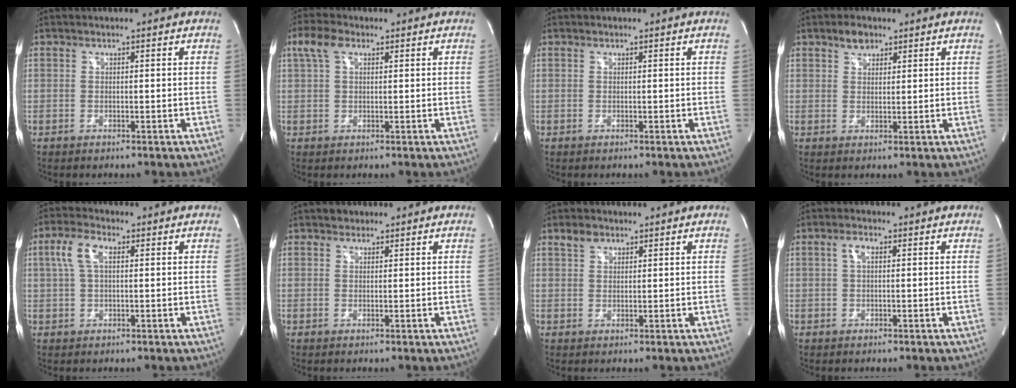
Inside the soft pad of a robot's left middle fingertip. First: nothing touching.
{"total": 4.1, "force": [2.1, 2.1, 2.8], "torque": [-0.069, 0.027, 0.045]}
{"total": 0.0}
{"total": 2.8, "force": [2.0, 1.7, 1.2], "torque": [-0.023, 0.008, 0.036]}
{"total": 4.7, "force": [1.4, 2.0, 4.0], "torque": [-0.098, 0.021, 0.030]}
{"total": 1.2, "force": [0.9, 0.8, 0.0], "torque": [0.005, 0.002, 0.010]}
{"total": 2.2, "force": [1.6, 1.3, 0.7], "torque": [-0.019, 0.010, 0.032]}
{"total": 1.8, "force": [0.5, 0.7, 1.6], "torque": [-0.033, 0.008, 0.010]}